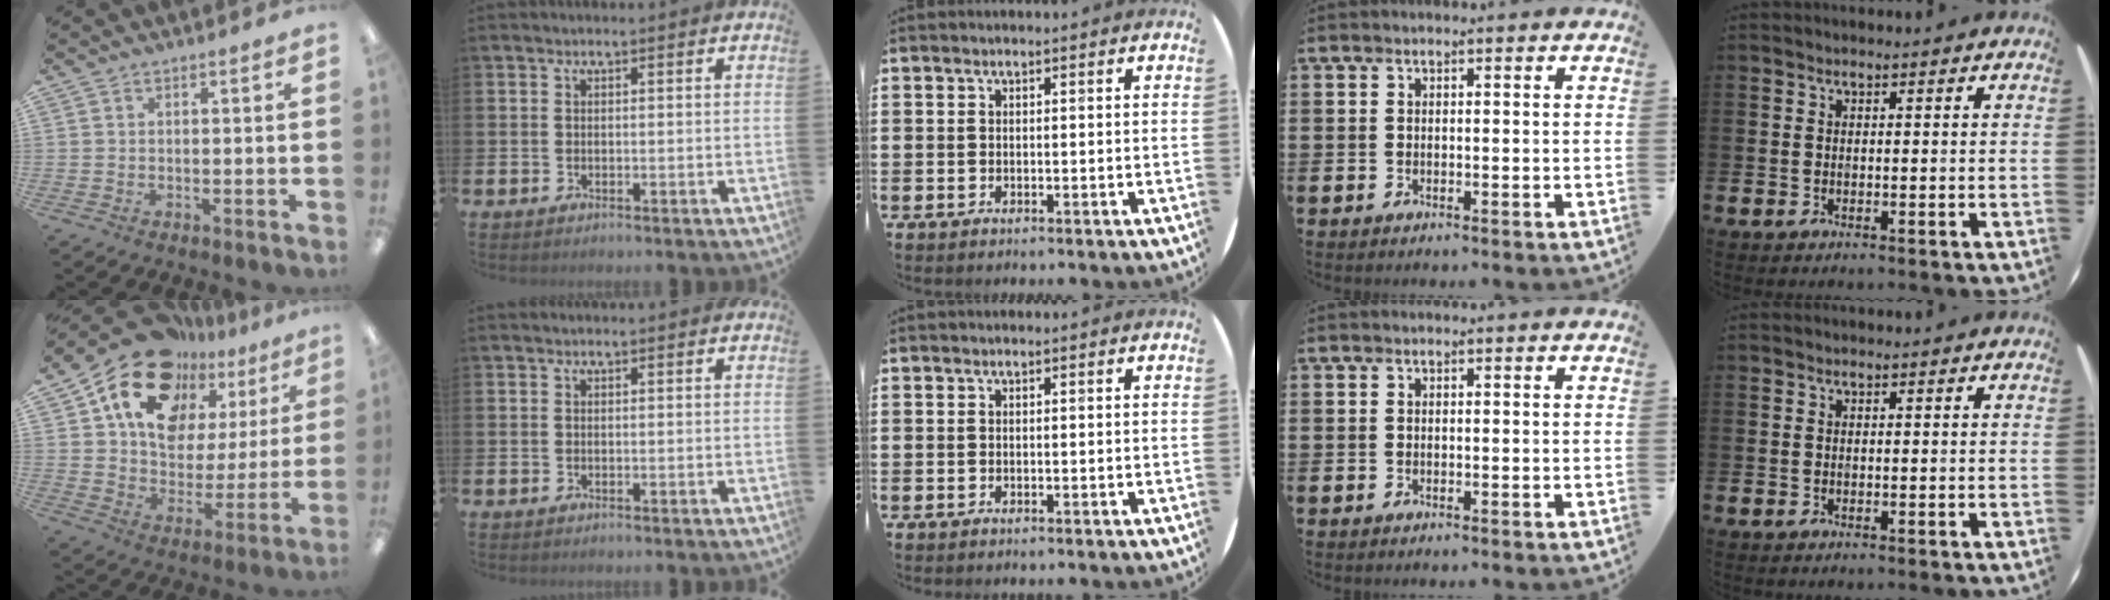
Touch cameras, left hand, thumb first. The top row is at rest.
{"thumb": {"total": 19.4, "force": [13.1, 11.8, 8.1], "torque": [-0.153, -0.078, 0.234]}}